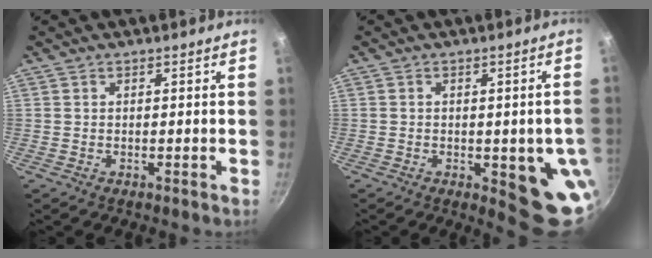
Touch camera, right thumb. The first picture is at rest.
{"total": 10.9, "force": [-2.2, 4.2, 9.8], "torque": [-0.082, -0.005, -0.024]}